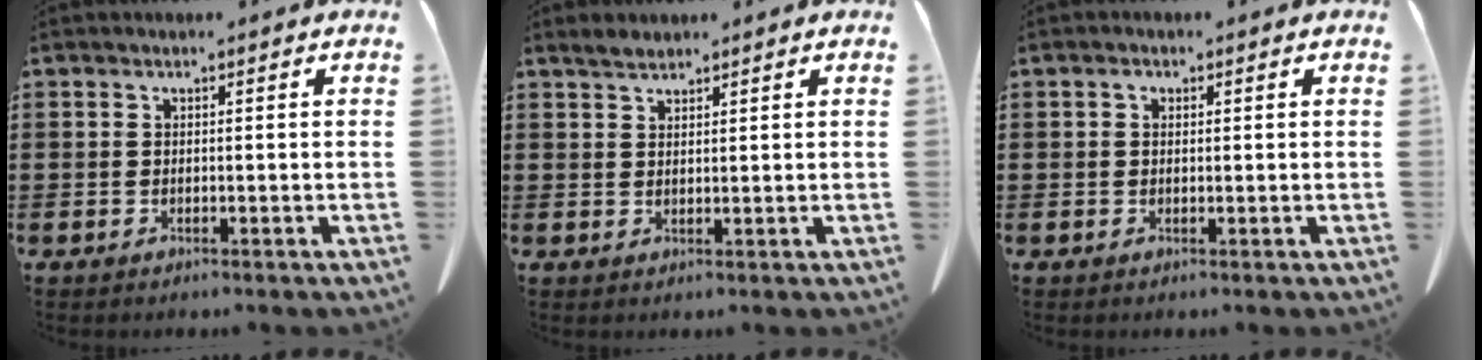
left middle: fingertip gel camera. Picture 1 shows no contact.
{"total": 1.8, "force": [1.7, 0.5, 0.6], "torque": [-0.016, 0.002, 0.033]}
{"total": 0.9, "force": [0.2, 0.6, 0.6], "torque": [-0.013, 0.006, 0.002]}